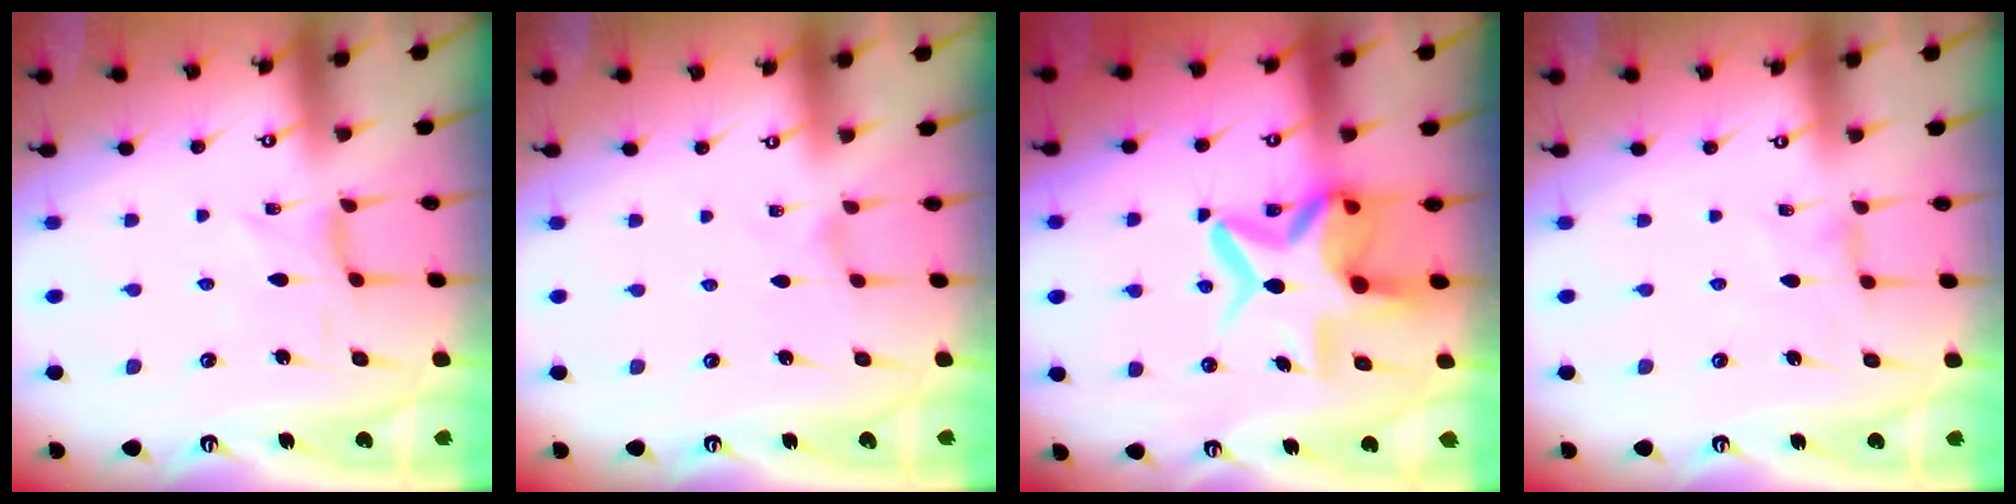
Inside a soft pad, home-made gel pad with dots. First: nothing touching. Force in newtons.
{"total": 0.0}
{"total": 13.7, "press": 13.7, "slide": 1.4}
{"total": 1.5, "press": 1.4, "slide": 0.4}